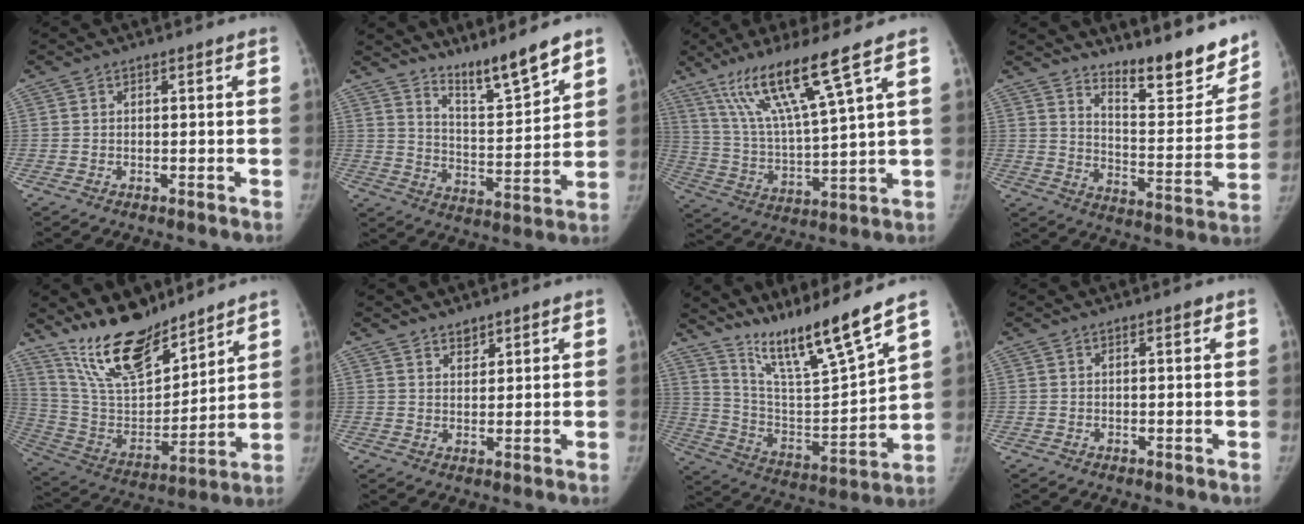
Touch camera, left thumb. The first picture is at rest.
{"total": 10.1, "force": [8.5, 0.8, 5.5], "torque": [-0.080, -0.072, 0.153]}
{"total": 15.4, "force": [9.5, 0.3, 12.1], "torque": [-0.232, -0.043, 0.186]}
{"total": 18.6, "force": [15.0, 5.2, 9.6], "torque": [-0.091, -0.122, 0.211]}
{"total": 19.1, "force": [15.4, 6.7, 9.2], "torque": [-0.121, -0.097, 0.290]}
{"total": 2.6, "force": [2.2, 1.3, 0.6], "torque": [0.004, -0.016, 0.035]}
{"total": 16.5, "force": [13.3, 0.0, 9.7], "torque": [-0.149, -0.082, 0.251]}
{"total": 0.7, "force": [0.4, 0.2, 0.6], "torque": [-0.007, -0.001, 0.007]}